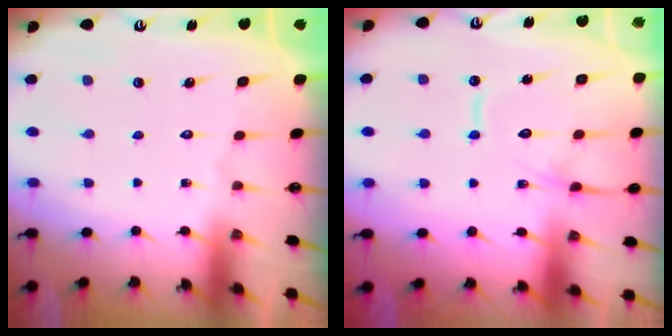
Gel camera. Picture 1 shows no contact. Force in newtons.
{"total": 12.8, "press": 12.8, "slide": 1.3}